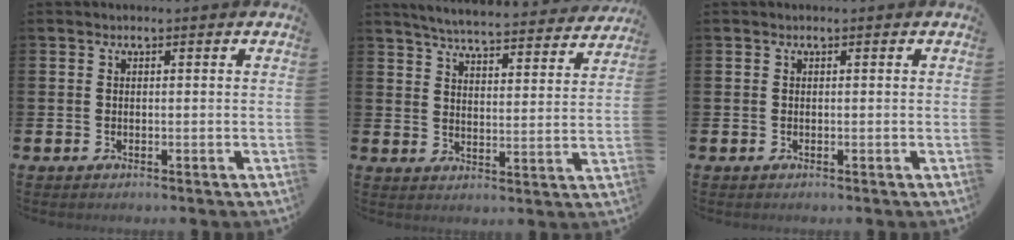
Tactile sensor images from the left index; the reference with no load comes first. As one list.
[{"total": 5.9, "force": [5.7, 0.4, 1.5], "torque": [-0.041, -0.045, 0.096]}, {"total": 0.0}]